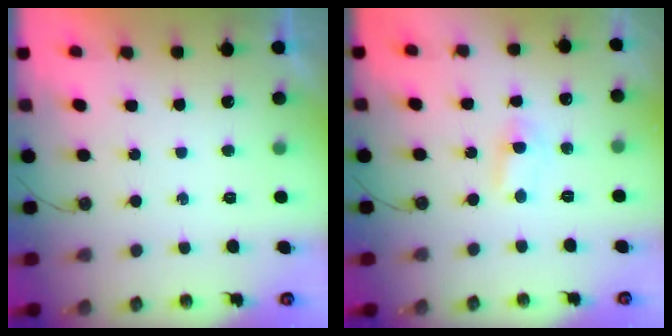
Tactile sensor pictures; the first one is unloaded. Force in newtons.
{"total": 2.0, "press": 1.9, "slide": 0.7}